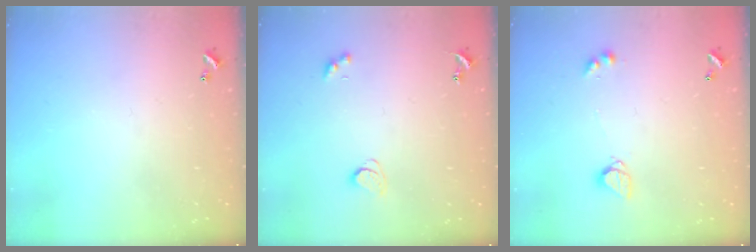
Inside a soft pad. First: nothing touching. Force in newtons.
{"total": 2.1, "press": 2.1, "slide": 0.5}
{"total": 3.3, "press": 3.2, "slide": 0.4}